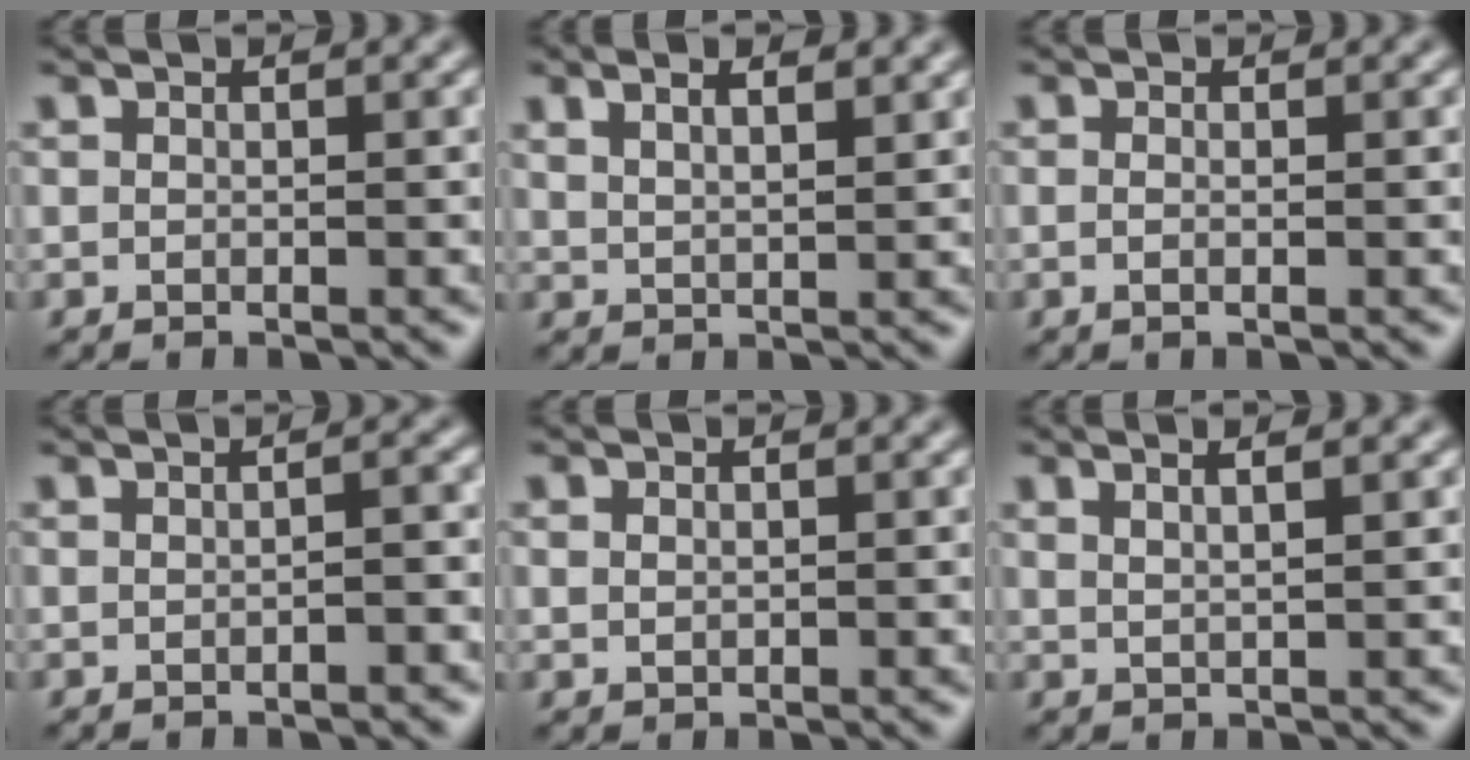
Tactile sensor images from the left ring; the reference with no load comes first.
{"total": 3.6, "force": [2.4, 1.4, 2.3], "torque": [-0.021, 0.009, 0.023]}
{"total": 0.7, "force": [-0.1, 0.2, 0.7], "torque": [-0.013, -0.005, -0.003]}
{"total": 1.5, "force": [-0.3, 0.4, 1.4], "torque": [-0.015, 0.004, -0.008]}
{"total": 0.8, "force": [0.2, 0.6, 0.4], "torque": [-0.009, -0.002, 0.007]}
{"total": 3.2, "force": [1.9, 1.3, 2.2], "torque": [-0.006, 0.011, 0.000]}